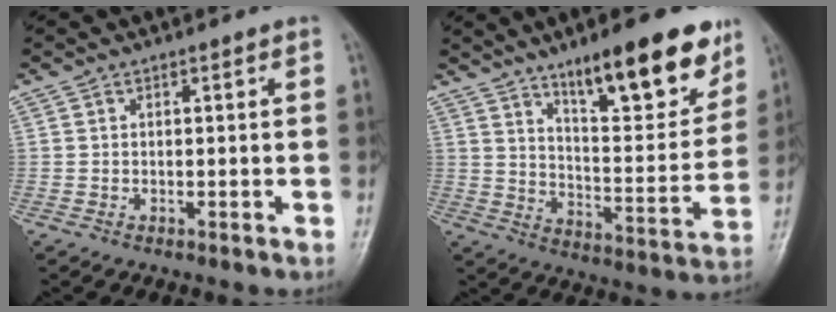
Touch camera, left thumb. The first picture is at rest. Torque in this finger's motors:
{"motor_torque": [1.73, 1.03, 1.47, -1.30, 0.08]}